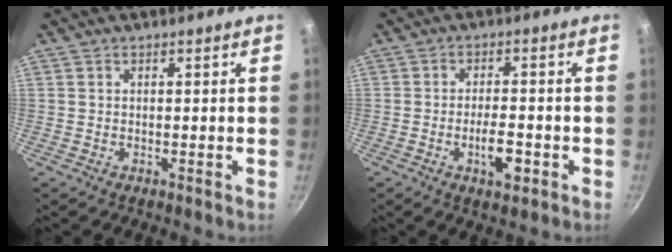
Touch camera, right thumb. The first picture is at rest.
{"total": 5.9, "force": [-2.2, 2.3, 5.0], "torque": [-0.072, 0.013, -0.035]}